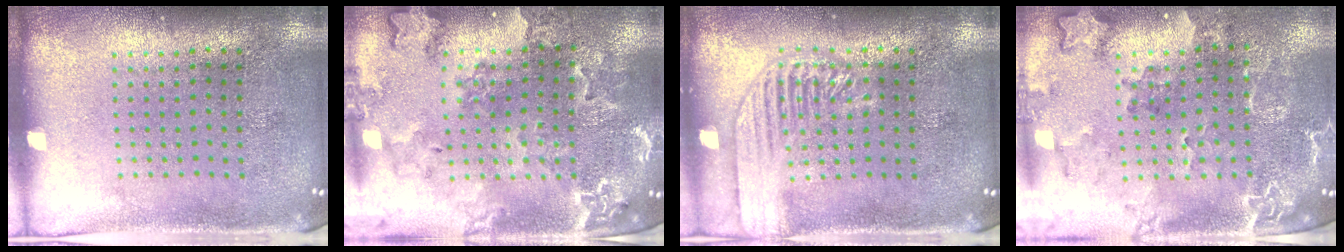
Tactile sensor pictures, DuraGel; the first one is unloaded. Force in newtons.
{"total": 1.9, "press": 1.9, "slide": 0.2}
{"total": 1.8, "press": 1.7, "slide": 0.2}
{"total": 2.2, "press": 1.9, "slide": 1.1}